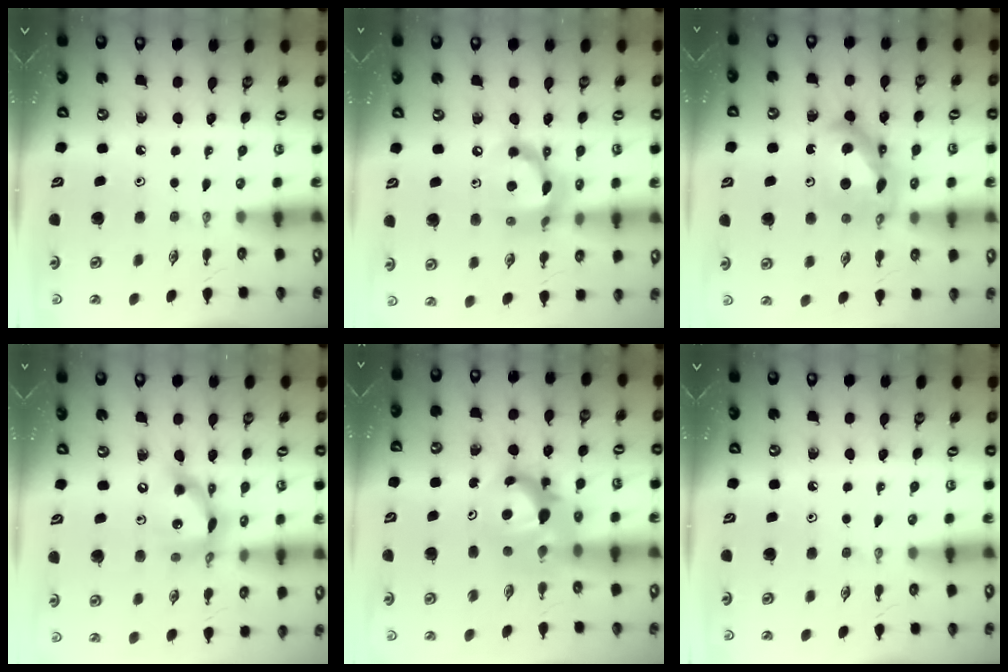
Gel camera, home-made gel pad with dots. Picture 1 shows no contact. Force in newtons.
{"total": 13.7, "press": 13.7, "slide": 1.0}
{"total": 14.7, "press": 14.7, "slide": 0.5}
{"total": 14.6, "press": 14.6, "slide": 1.0}
{"total": 10.5, "press": 10.4, "slide": 0.9}
{"total": 0.0}